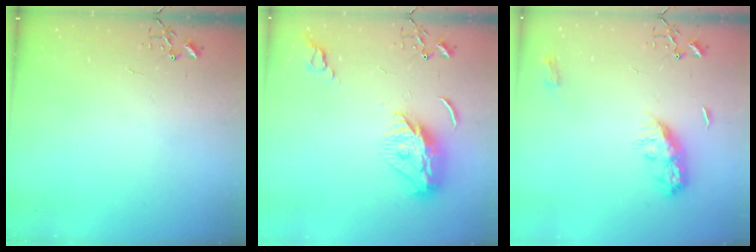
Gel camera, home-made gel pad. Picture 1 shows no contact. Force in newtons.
{"total": 10.9, "press": 10.9, "slide": 0.9}
{"total": 9.9, "press": 9.9, "slide": 0.2}